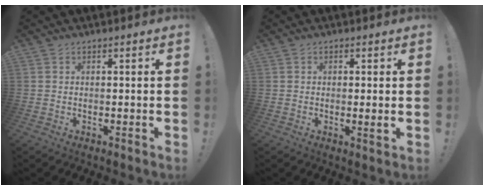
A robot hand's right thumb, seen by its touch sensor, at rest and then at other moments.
{"total": 2.0, "force": [0.2, 0.2, 1.9], "torque": [-0.026, -0.003, 0.001]}